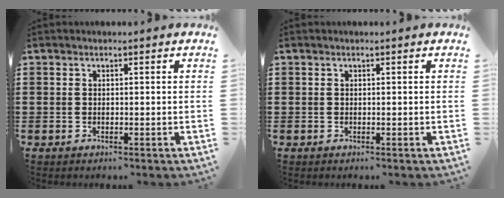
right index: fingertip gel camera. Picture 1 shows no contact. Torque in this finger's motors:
{"motor_torque": [-0.70, 1.43, 0.00, 0.02]}